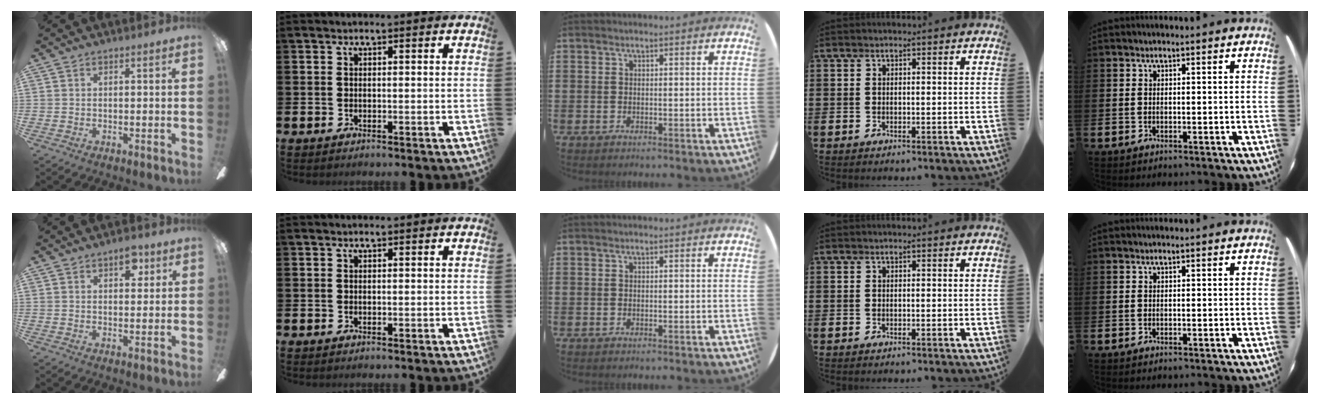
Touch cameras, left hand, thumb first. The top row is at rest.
{"thumb": {"total": 6.1, "force": [3.1, 3.3, 4.1], "torque": [-0.045, -0.007, 0.048]}}